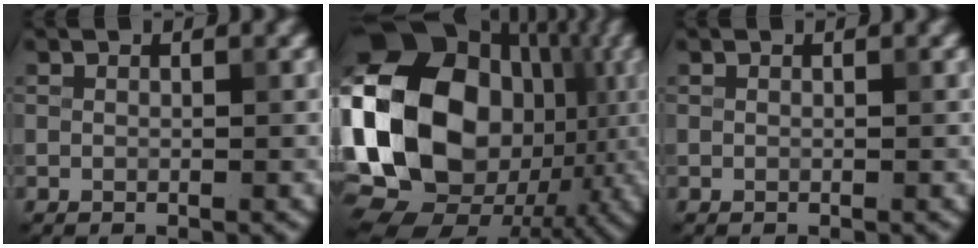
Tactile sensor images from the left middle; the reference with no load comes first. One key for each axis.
{"total": 21.0, "fx": -0.5, "fy": 16.5, "fz": 13.0, "tx": -0.260, "ty": 0.005, "tz": 0.003}
{"total": 0.0}